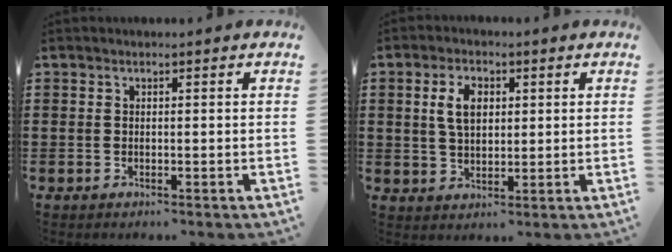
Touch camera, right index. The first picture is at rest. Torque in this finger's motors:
{"motor_torque": [1.16, 0.60, 0.63, 0.15]}